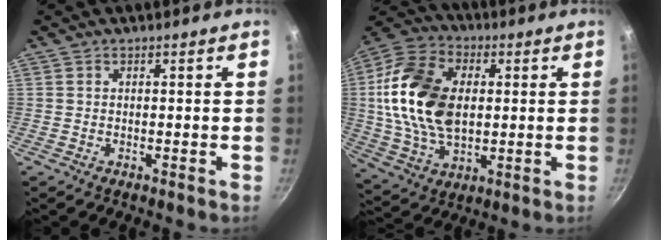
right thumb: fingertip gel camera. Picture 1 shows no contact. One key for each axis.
{"total": 20.3, "fx": 2.0, "fy": 13.3, "fz": 15.2, "tx": -0.269, "ty": 0.006, "tz": 0.032}